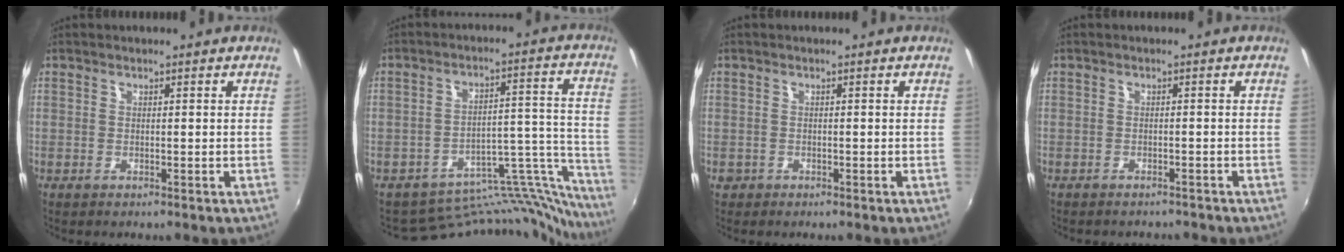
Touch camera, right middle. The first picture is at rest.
{"total": 19.0, "force": [-18.8, 2.7, 1.5], "torque": [0.003, 0.061, -0.277]}
{"total": 1.3, "force": [-0.5, 1.1, 0.4], "torque": [-0.008, -0.003, -0.009]}
{"total": 2.7, "force": [-2.5, 0.7, 0.6], "torque": [-0.018, -0.010, -0.036]}